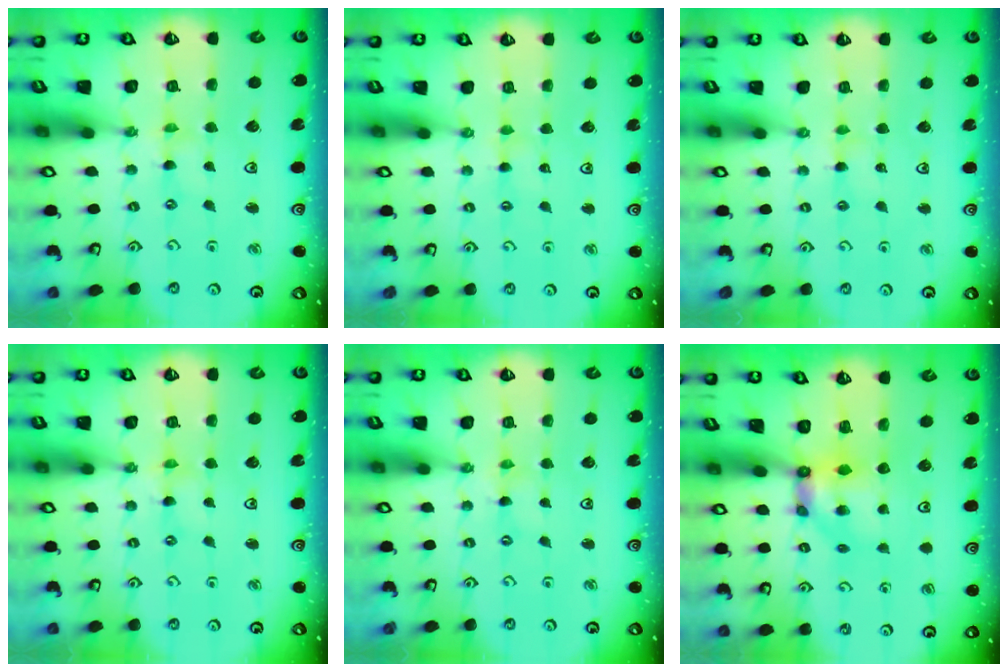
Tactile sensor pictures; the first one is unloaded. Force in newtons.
{"total": 2.0, "press": 2.0, "slide": 0.3}
{"total": 2.5, "press": 2.5, "slide": 0.2}
{"total": 0.0}
{"total": 0.0}
{"total": 6.0, "press": 6.0, "slide": 0.2}